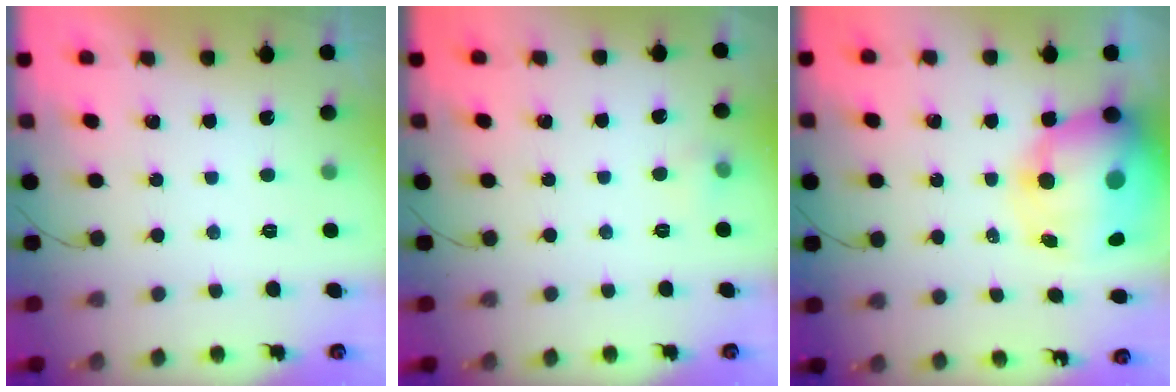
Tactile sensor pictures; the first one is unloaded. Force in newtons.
{"total": 4.3, "press": 4.0, "slide": 1.6}
{"total": 18.4, "press": 17.9, "slide": 4.4}